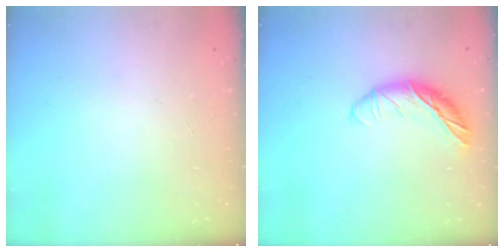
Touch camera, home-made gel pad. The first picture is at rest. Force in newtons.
{"total": 12.9, "press": 12.9, "slide": 0.5}